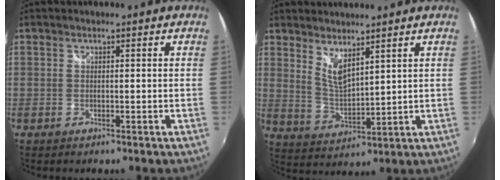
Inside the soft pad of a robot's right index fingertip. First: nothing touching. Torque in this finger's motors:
{"motor_torque": [0.03, 0.09, 0.17, 0.05]}